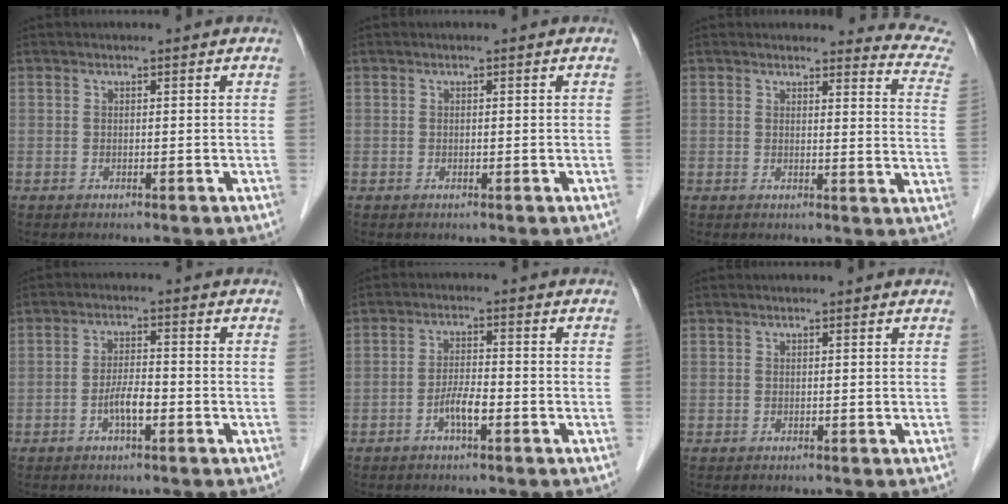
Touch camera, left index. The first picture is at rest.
{"total": 0.0}
{"total": 9.6, "force": [9.6, 0.0, 0.2], "torque": [0.016, -0.097, 0.071]}
{"total": 3.5, "force": [-1.5, 0.8, 3.1], "torque": [-0.060, 0.003, -0.029]}
{"total": 3.4, "force": [-1.7, 0.6, 2.9], "torque": [-0.055, 0.002, -0.033]}
{"total": 0.8, "force": [0.8, 0.1, 0.2], "torque": [-0.009, 0.006, 0.008]}